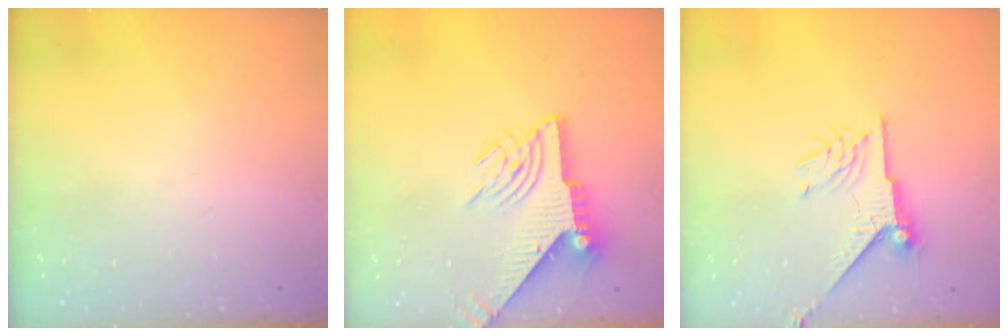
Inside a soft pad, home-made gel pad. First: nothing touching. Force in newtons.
{"total": 9.8, "press": 9.7, "slide": 0.7}
{"total": 8.3, "press": 8.2, "slide": 0.8}